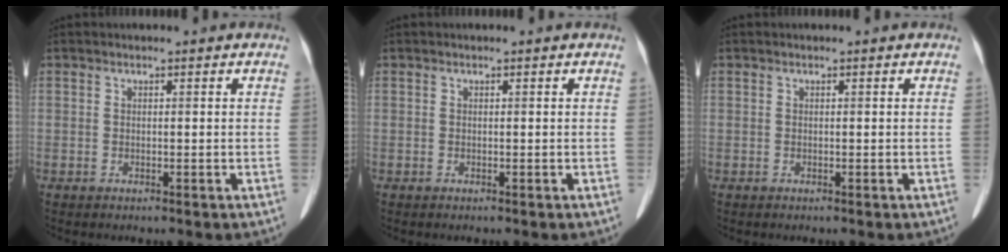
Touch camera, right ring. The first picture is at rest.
{"total": 0.0}
{"total": 0.0}